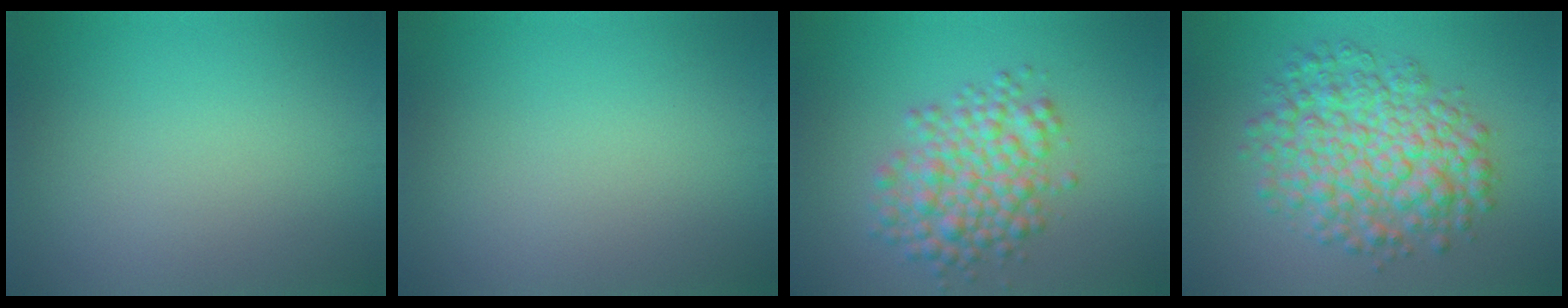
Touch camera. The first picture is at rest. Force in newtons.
{"total": 0.0}
{"total": 5.5, "press": 5.5, "slide": 0.2}
{"total": 7.8, "press": 7.8, "slide": 0.2}